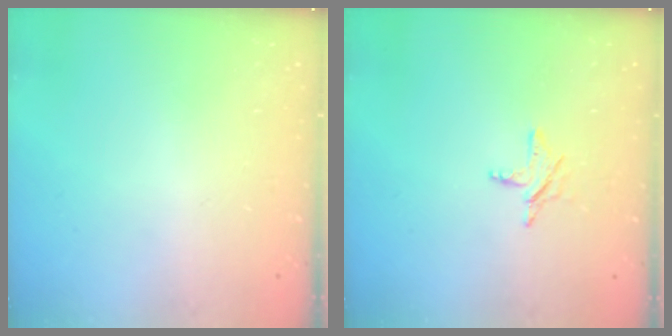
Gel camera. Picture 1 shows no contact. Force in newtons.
{"total": 3.9, "press": 3.9, "slide": 0.3}